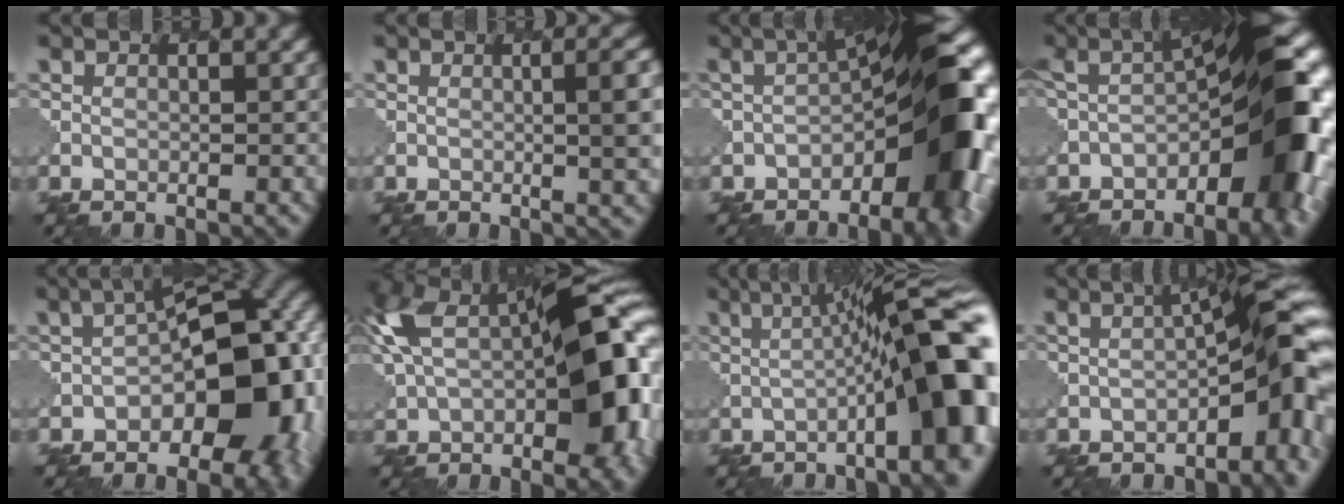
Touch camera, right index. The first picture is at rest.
{"total": 5.4, "force": [0.3, 1.8, 5.1], "torque": [-0.039, 0.004, 0.005]}
{"total": 13.0, "force": [-3.6, 4.9, 11.5], "torque": [-0.128, 0.014, -0.069]}
{"total": 12.0, "force": [-3.9, 4.2, 10.6], "torque": [-0.135, 0.015, -0.070]}
{"total": 13.0, "force": [-2.6, 7.3, 10.4], "torque": [-0.110, 0.001, -0.050]}
{"total": 13.7, "force": [0.1, 6.8, 11.8], "torque": [-0.204, 0.016, -0.010]}
{"total": 14.8, "force": [-1.0, 3.8, 14.3], "torque": [-0.139, 0.026, -0.017]}
{"total": 8.1, "force": [-1.7, 2.5, 7.6], "torque": [-0.091, 0.015, -0.031]}